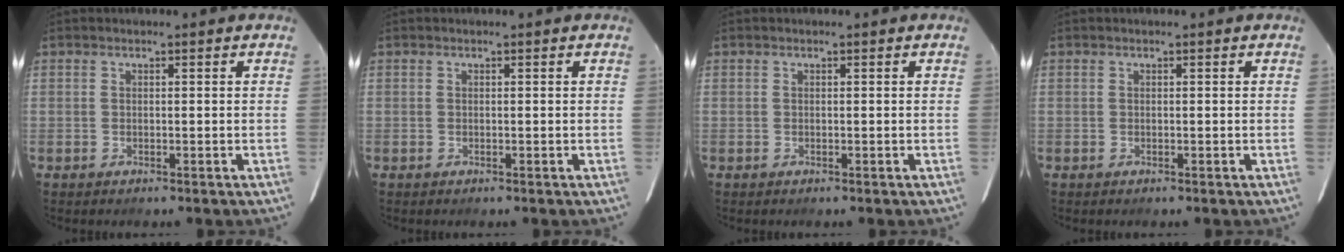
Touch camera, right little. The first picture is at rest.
{"total": 0.0}
{"total": 0.0}
{"total": 0.0}